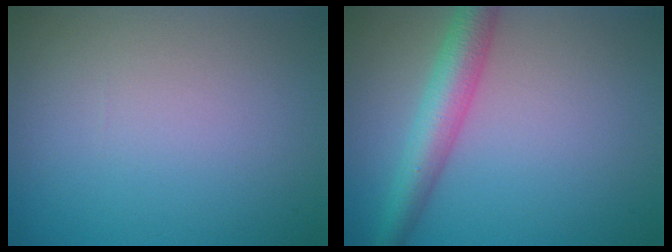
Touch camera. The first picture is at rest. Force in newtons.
{"total": 4.4, "press": 4.4, "slide": 0.1}